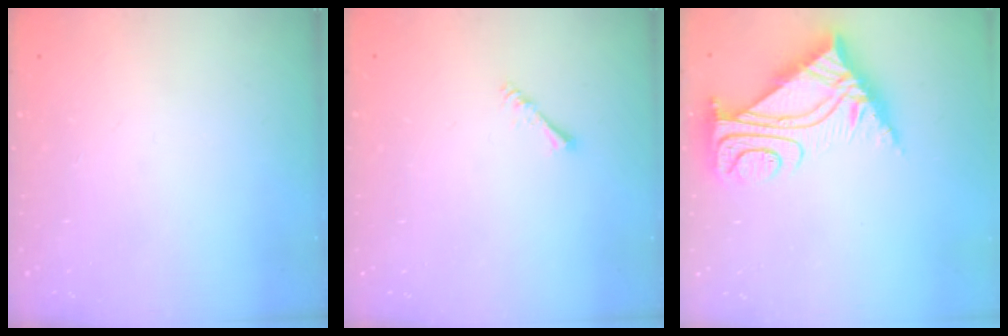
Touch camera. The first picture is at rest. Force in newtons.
{"total": 1.4, "press": 1.4, "slide": 0.3}
{"total": 9.9, "press": 9.8, "slide": 1.0}